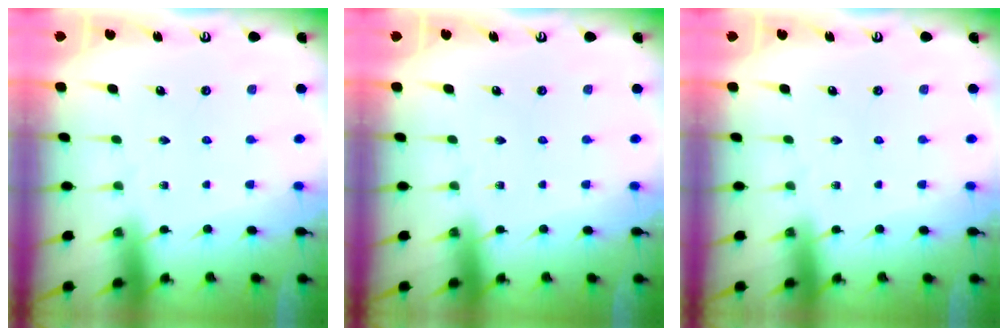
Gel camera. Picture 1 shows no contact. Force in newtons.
{"total": 0.0}
{"total": 0.0}